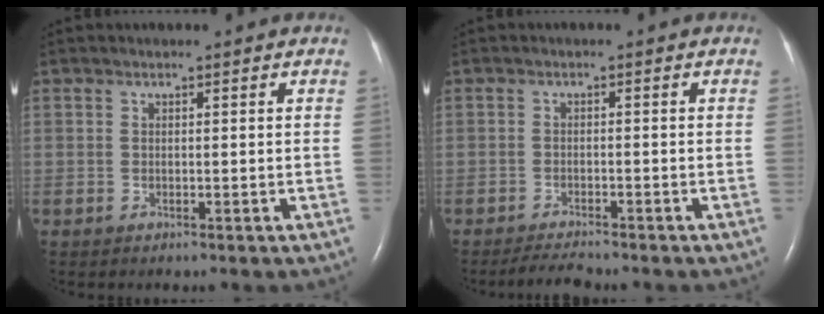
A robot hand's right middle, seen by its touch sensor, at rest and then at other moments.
{"total": 2.6, "force": [-2.5, -0.1, 0.7], "torque": [-0.024, -0.013, -0.042]}